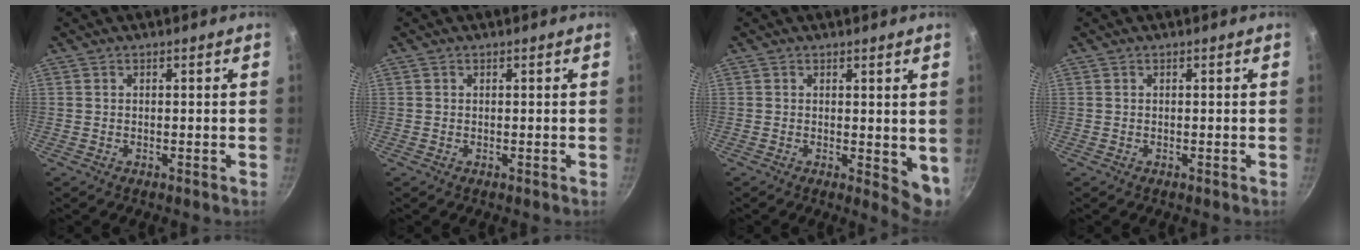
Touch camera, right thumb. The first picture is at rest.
{"total": 0.0}
{"total": 5.3, "force": [0.7, 2.6, 4.6], "torque": [-0.051, -0.012, 0.010]}
{"total": 0.0}